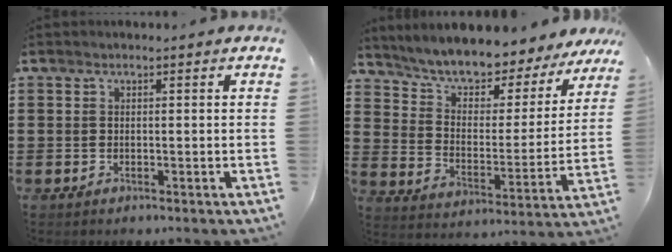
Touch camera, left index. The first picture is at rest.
{"total": 6.1, "force": [5.8, 1.0, 1.5], "torque": [-0.062, -0.052, 0.096]}